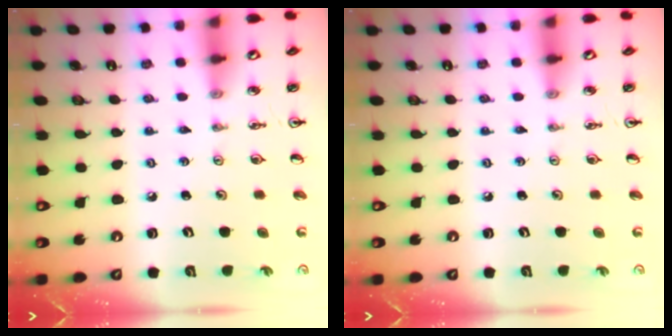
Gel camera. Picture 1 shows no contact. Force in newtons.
{"total": 0.0}